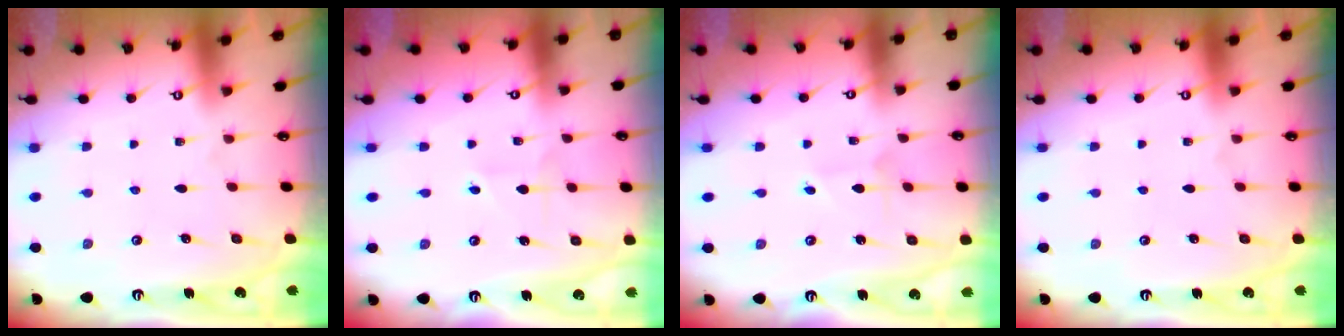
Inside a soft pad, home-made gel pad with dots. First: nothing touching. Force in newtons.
{"total": 2.4, "press": 2.4, "slide": 0.2}
{"total": 1.6, "press": 1.6, "slide": 0.2}
{"total": 0.0}